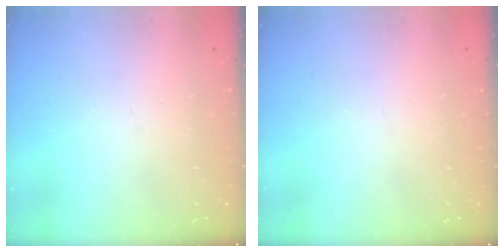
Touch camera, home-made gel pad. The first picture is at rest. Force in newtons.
{"total": 0.0}